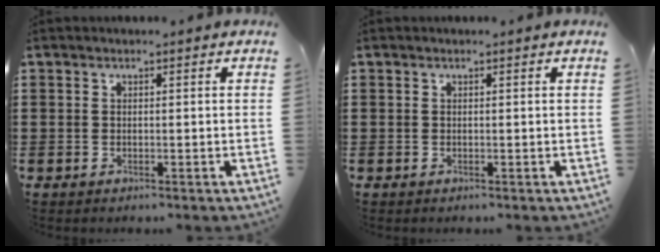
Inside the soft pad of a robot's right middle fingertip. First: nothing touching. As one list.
[{"total": 0.0}]